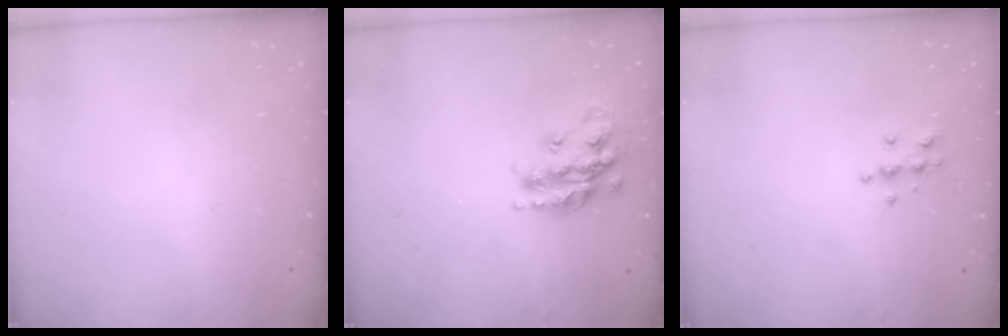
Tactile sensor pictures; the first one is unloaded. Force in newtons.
{"total": 17.3, "press": 17.3, "slide": 1.2}
{"total": 4.8, "press": 4.8, "slide": 0.6}